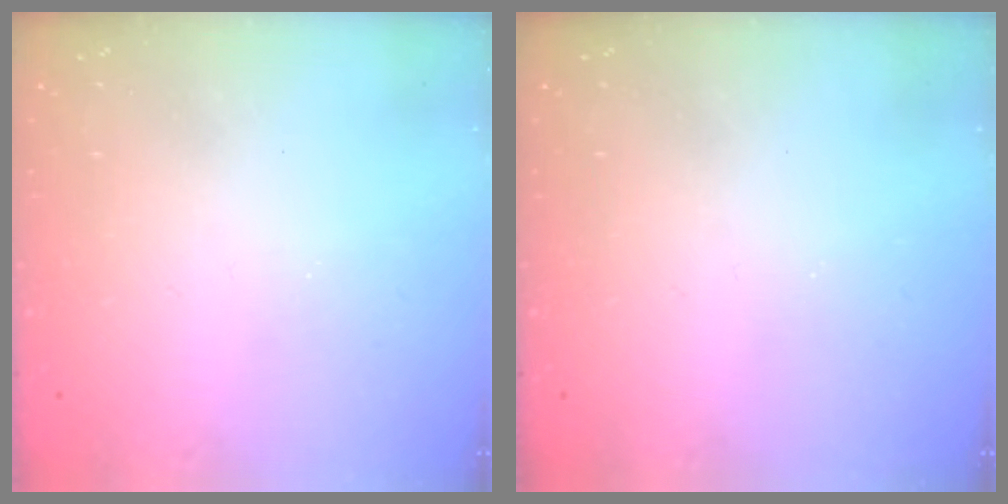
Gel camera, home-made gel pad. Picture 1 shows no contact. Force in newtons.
{"total": 0.0}